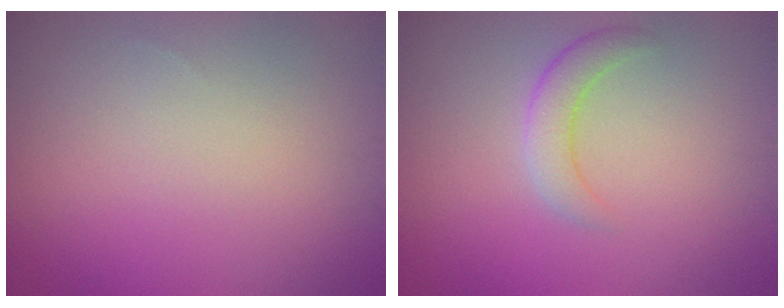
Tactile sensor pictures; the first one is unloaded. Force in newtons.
{"total": 2.4, "press": 2.4, "slide": 0.2}